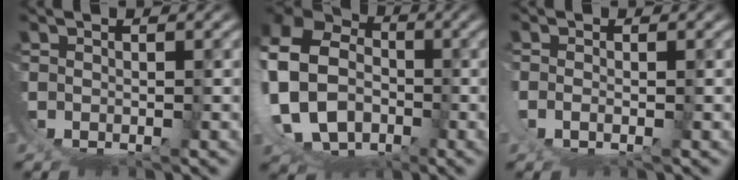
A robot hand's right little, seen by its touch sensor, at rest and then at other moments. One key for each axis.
{"total": 15.3, "fx": 0.7, "fy": 12.7, "fz": 8.6, "tx": -0.188, "ty": -0.031, "tz": 0.004}
{"total": 1.6, "fx": -0.1, "fy": -0.5, "fz": 1.6, "tx": -0.035, "ty": -0.010, "tz": 0.005}